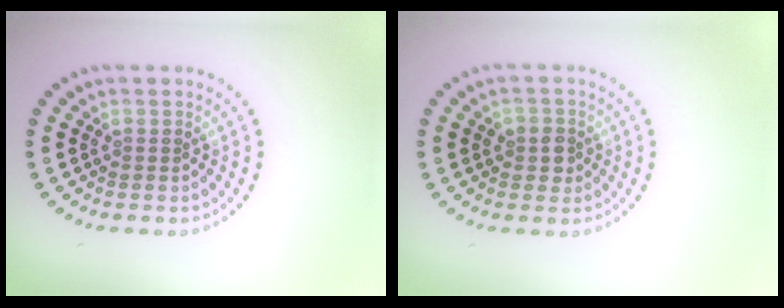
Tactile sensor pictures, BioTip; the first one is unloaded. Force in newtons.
{"total": 1.7, "press": 1.6, "slide": 0.7}